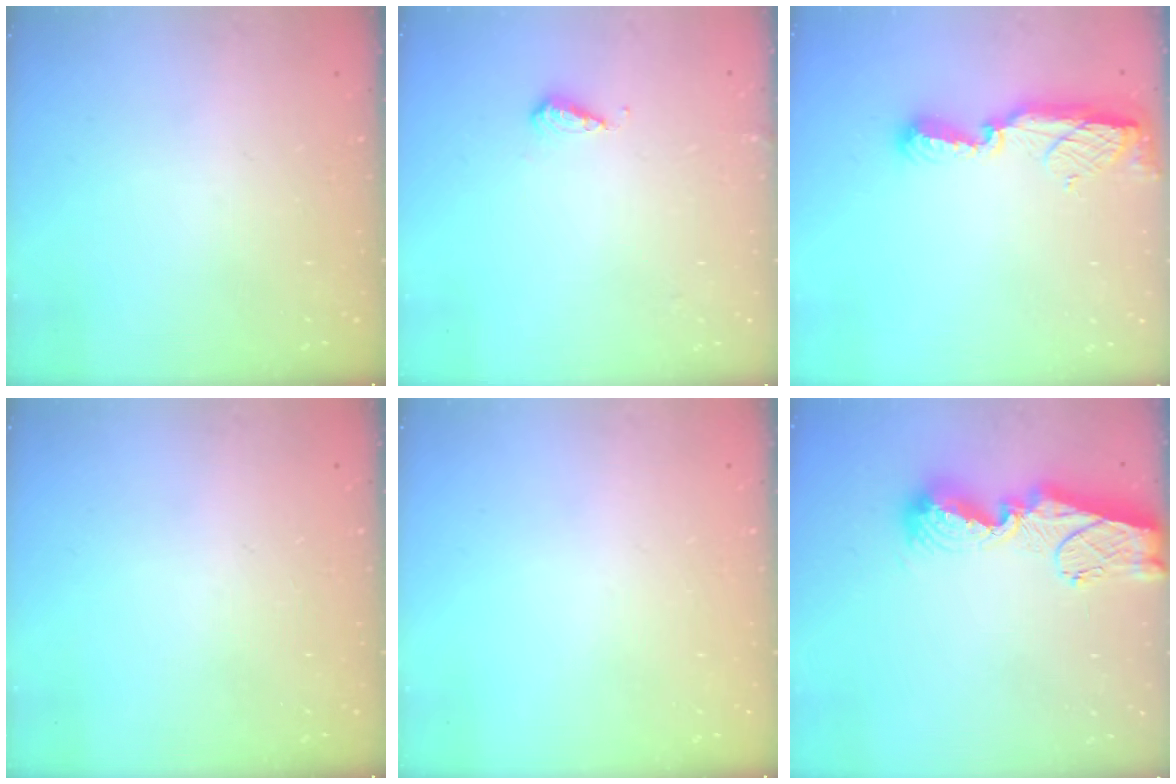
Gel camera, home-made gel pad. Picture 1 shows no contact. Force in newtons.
{"total": 3.7, "press": 3.6, "slide": 1.0}
{"total": 9.0, "press": 9.0, "slide": 0.8}
{"total": 0.0}
{"total": 0.0}
{"total": 12.9, "press": 12.9, "slide": 1.4}